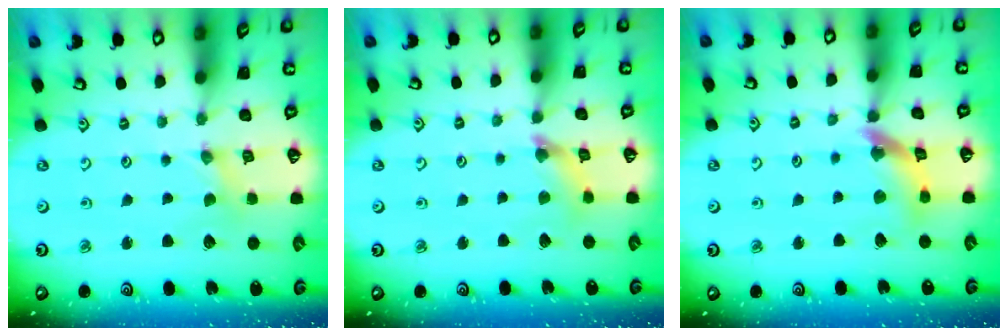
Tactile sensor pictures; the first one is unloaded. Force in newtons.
{"total": 5.6, "press": 5.6, "slide": 0.4}
{"total": 11.9, "press": 11.8, "slide": 1.2}